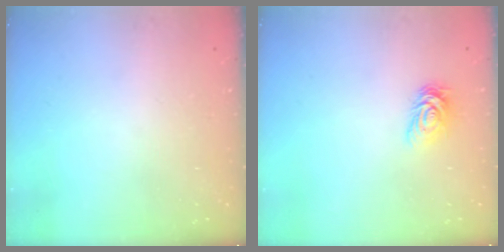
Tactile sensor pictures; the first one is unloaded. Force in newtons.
{"total": 5.1, "press": 5.1, "slide": 0.3}